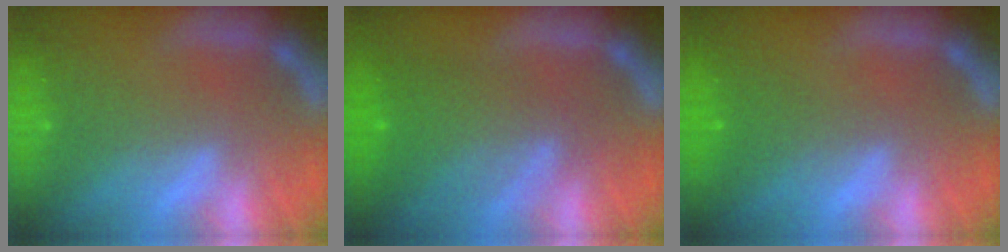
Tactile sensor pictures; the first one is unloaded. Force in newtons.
{"total": 5.5}
{"total": 1.5}